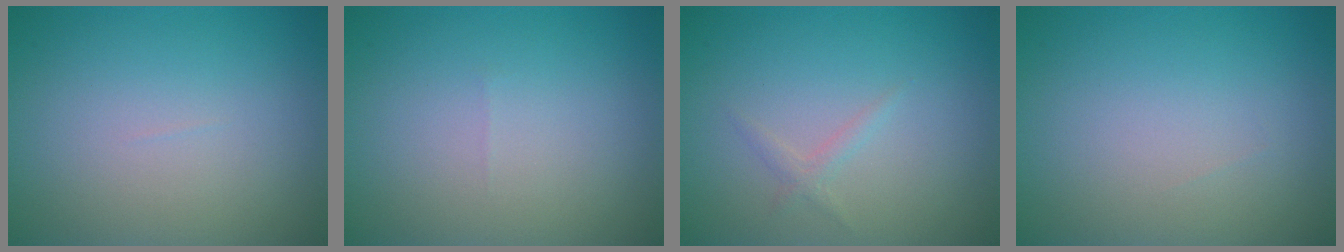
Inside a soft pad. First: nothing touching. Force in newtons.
{"total": 0.0}
{"total": 0.9, "press": 0.9, "slide": 0.1}
{"total": 0.0}